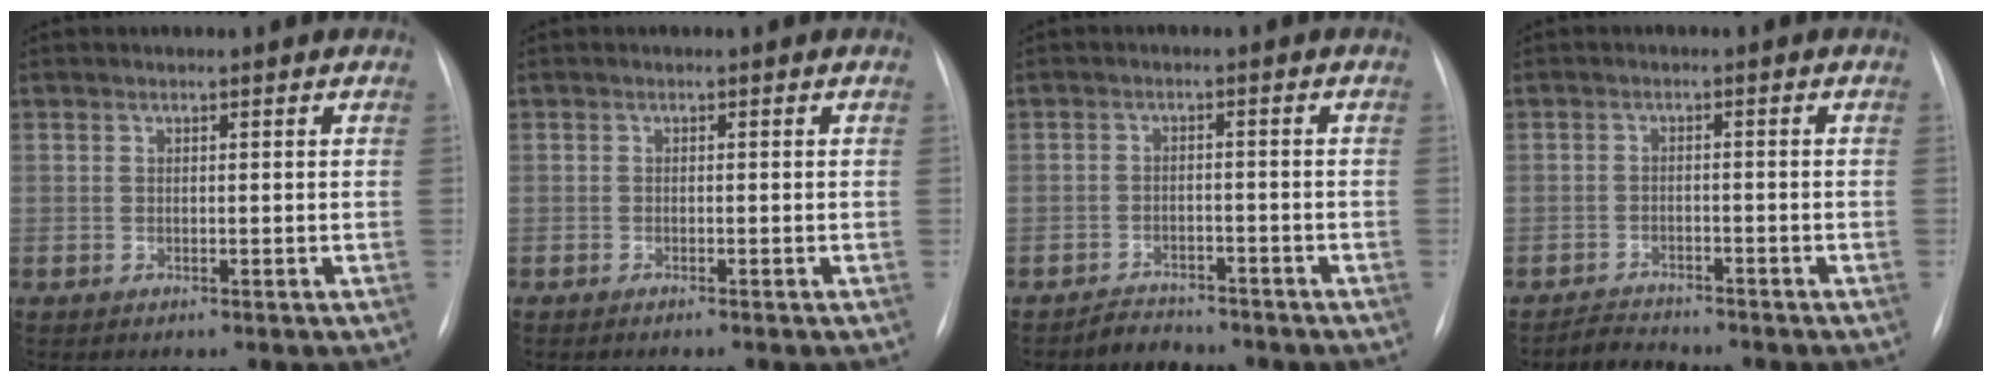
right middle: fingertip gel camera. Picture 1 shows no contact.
{"total": 0.8, "force": [-0.7, -0.1, 0.4], "torque": [-0.008, -0.002, -0.009]}
{"total": 3.7, "force": [-3.3, 1.6, -0.1], "torque": [-0.003, 0.000, -0.053]}
{"total": 3.0, "force": [-2.9, 0.4, -0.3], "torque": [0.003, -0.012, -0.050]}